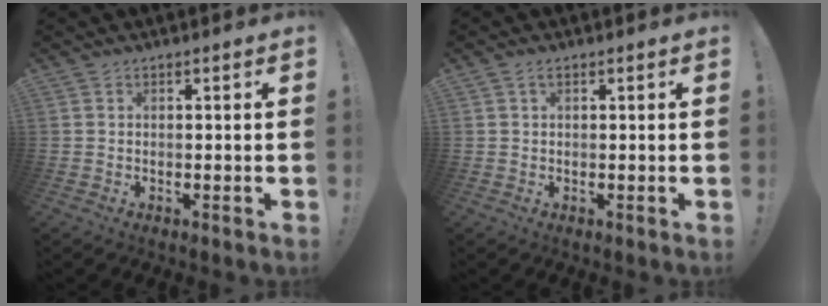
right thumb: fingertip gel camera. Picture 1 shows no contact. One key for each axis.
{"total": 1.0, "fx": 0.5, "fy": 0.5, "fz": 0.8, "tx": -0.015, "ty": 0.002, "tz": 0.008}